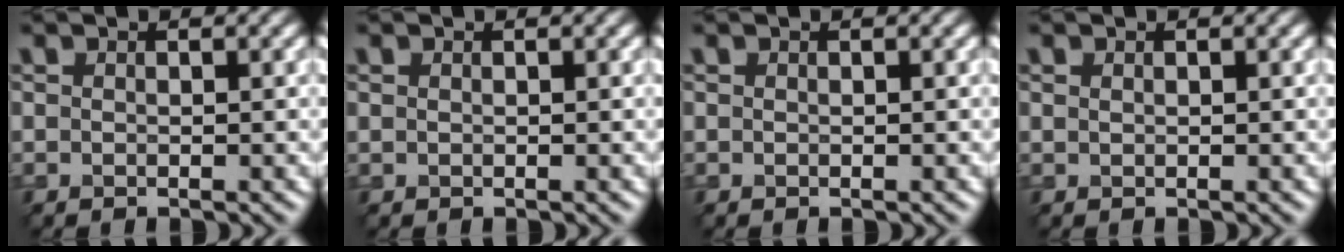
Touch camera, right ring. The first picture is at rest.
{"total": 0.0}
{"total": 0.0}
{"total": 0.0}